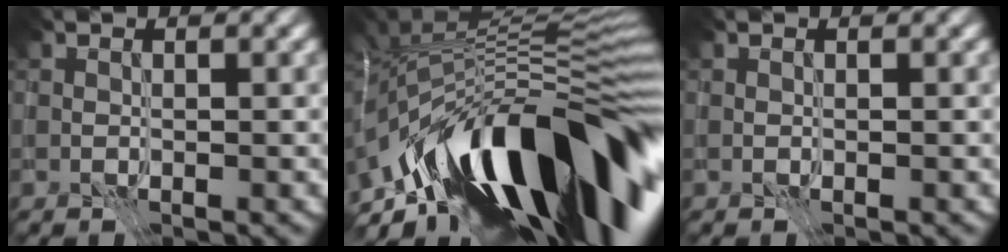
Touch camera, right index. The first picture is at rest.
{"total": 15.7, "force": [-7.6, 6.9, 11.9], "torque": [-0.192, 0.021, -0.134]}
{"total": 0.0}